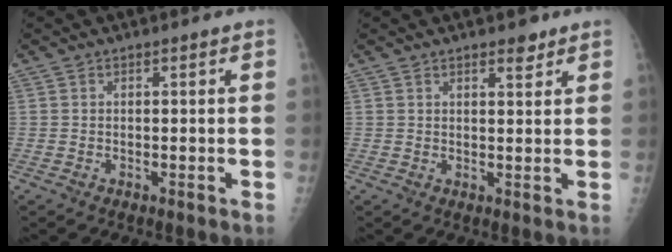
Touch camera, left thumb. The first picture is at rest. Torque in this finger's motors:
{"motor_torque": [0.11, 0.29, -0.34, -0.24, 0.02]}